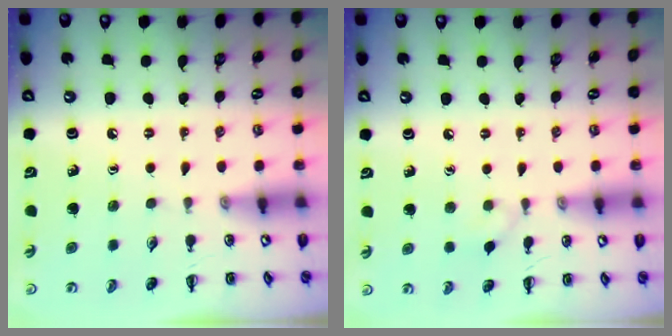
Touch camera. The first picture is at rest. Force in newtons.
{"total": 3.2, "press": 3.0, "slide": 1.3}